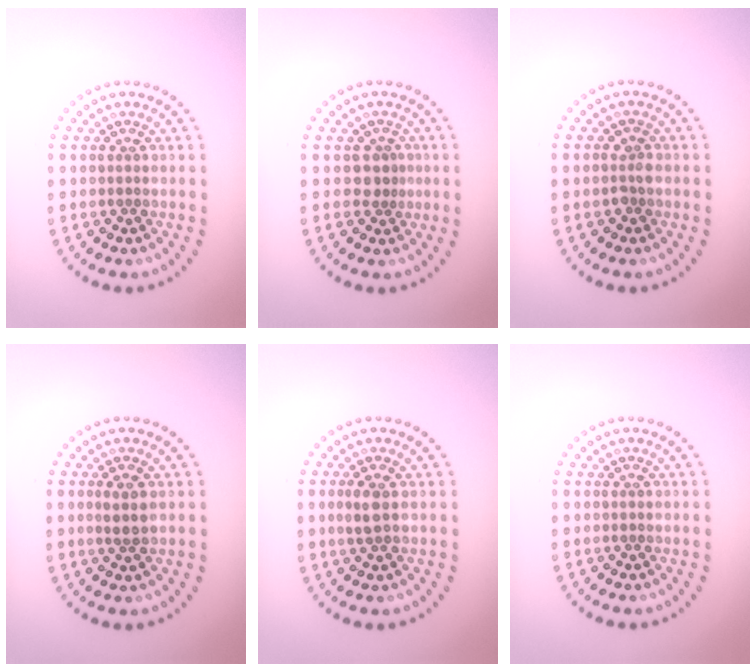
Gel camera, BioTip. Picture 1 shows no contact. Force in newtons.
{"total": 1.5, "press": 1.1, "slide": 1.0}
{"total": 0.9, "press": 0.9, "slide": 0.3}
{"total": 1.9, "press": 1.8, "slide": 0.6}
{"total": 1.8, "press": 1.7, "slide": 0.4}
{"total": 0.0}